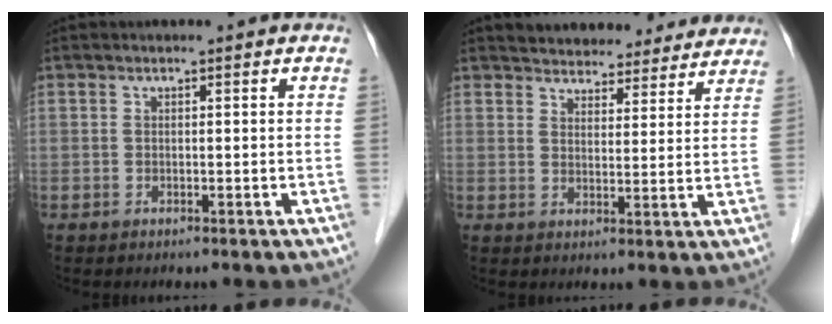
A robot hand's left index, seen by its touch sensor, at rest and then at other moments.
{"total": 16.3, "force": [15.0, 5.0, 4.0], "torque": [-0.034, 0.013, 0.183]}